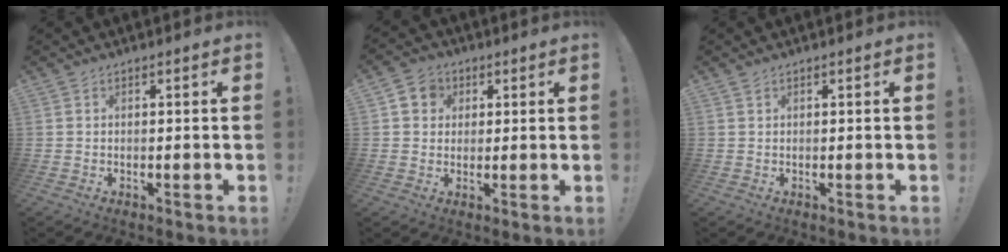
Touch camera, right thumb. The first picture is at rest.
{"total": 6.1, "force": [1.7, 5.4, 2.2], "torque": [-0.032, 0.001, 0.034]}
{"total": 0.5, "force": [0.4, 0.3, 0.2], "torque": [0.000, -0.001, 0.007]}